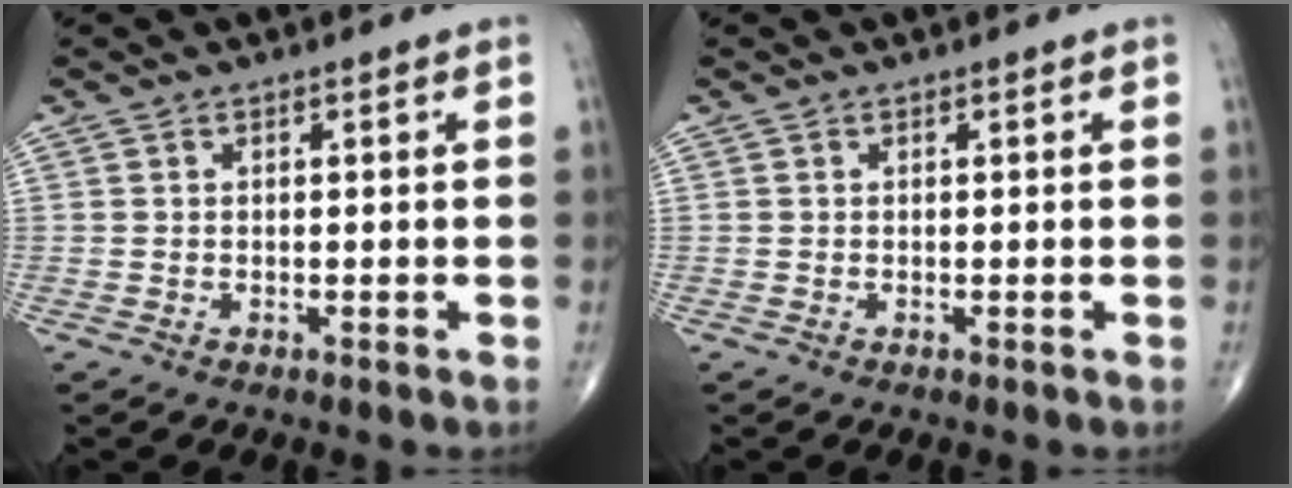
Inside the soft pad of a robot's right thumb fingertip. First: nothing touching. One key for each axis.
{"total": 0.0}